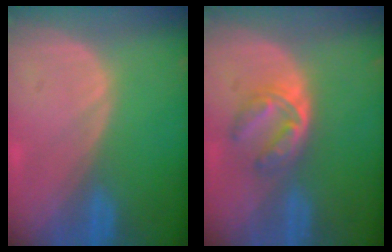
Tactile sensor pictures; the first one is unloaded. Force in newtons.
{"total": 5.6, "press": 4.9, "slide": 2.6}